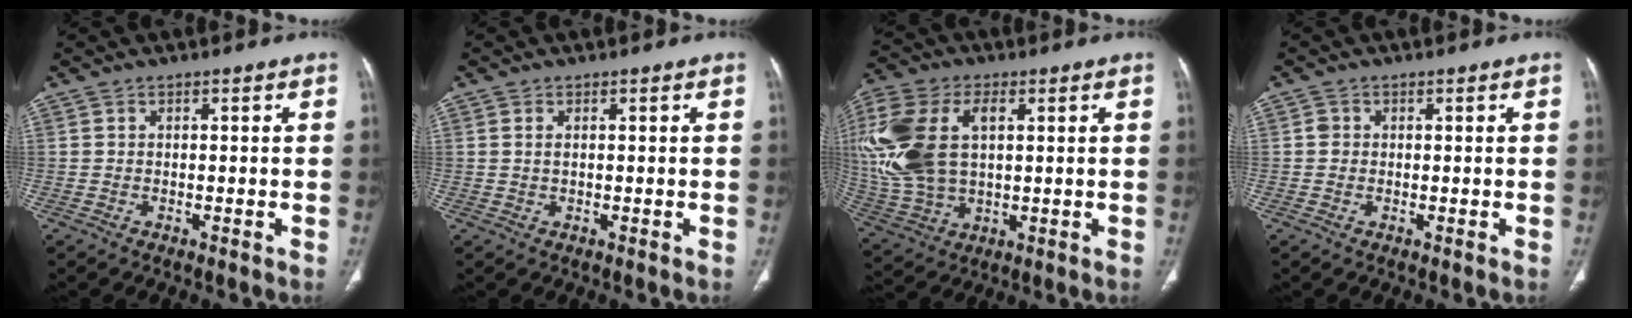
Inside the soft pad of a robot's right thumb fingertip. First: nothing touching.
{"total": 1.0, "force": [0.3, 0.5, 0.8], "torque": [-0.022, 0.003, 0.009]}
{"total": 21.2, "force": [3.8, 12.7, 16.5], "torque": [-0.388, 0.000, 0.075]}
{"total": 1.2, "force": [0.1, 1.1, 0.4], "torque": [-0.002, 0.003, 0.002]}